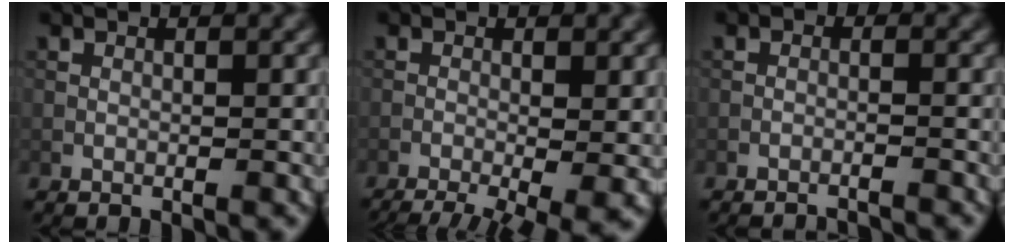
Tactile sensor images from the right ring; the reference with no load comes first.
{"total": 8.3, "force": [-5.4, 2.5, 5.9], "torque": [-0.098, -0.029, -0.071]}
{"total": 3.7, "force": [-3.6, 0.6, 0.5], "torque": [0.002, 0.011, -0.046]}